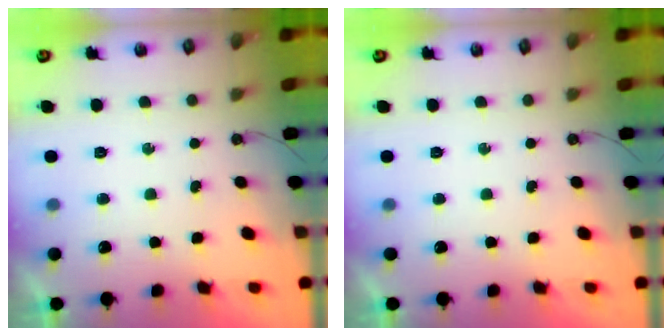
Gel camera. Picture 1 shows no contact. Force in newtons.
{"total": 0.0}